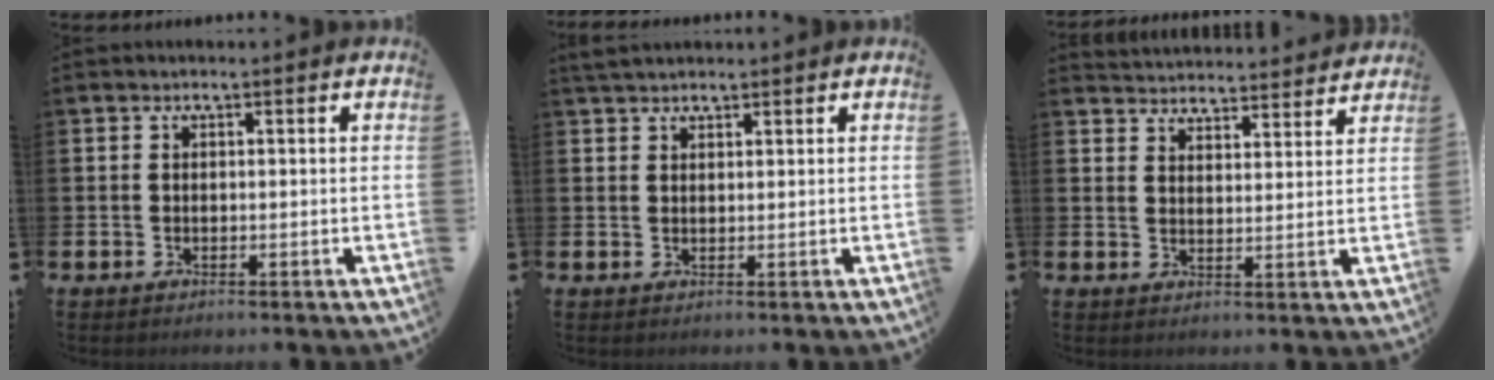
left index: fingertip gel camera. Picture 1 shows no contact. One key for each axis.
{"total": 2.3, "fx": 2.1, "fy": 0.6, "fz": 0.5, "tx": -0.003, "ty": -0.005, "tz": 0.037}
{"total": 4.4, "fx": 4.4, "fy": 0.4, "fz": -0.3, "tx": -0.005, "ty": -0.033, "tz": 0.078}